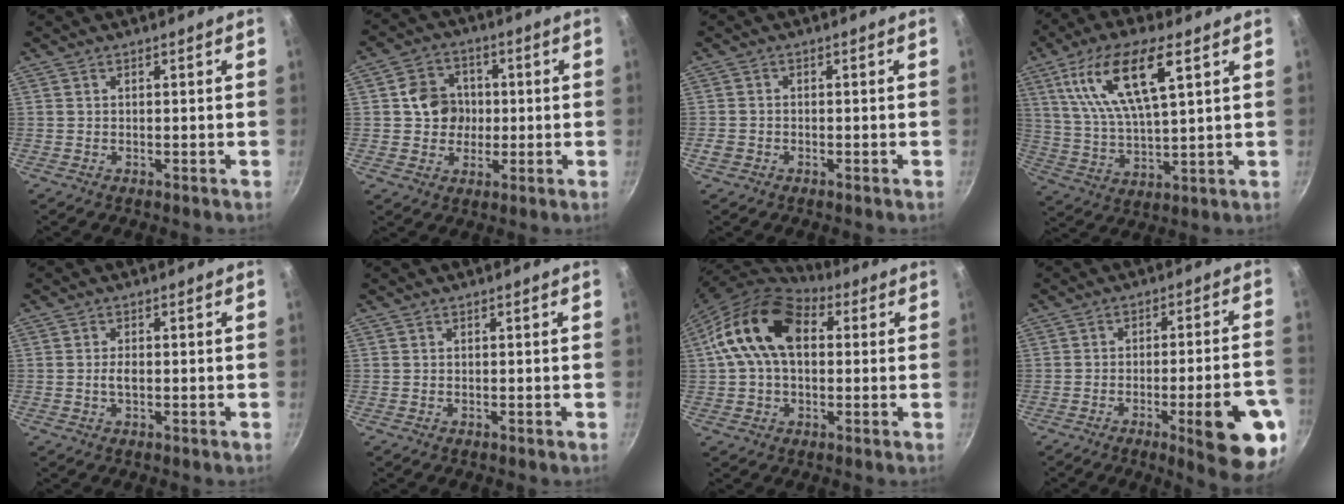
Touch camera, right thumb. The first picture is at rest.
{"total": 8.5, "force": [0.6, 7.6, 3.7], "torque": [-0.031, 0.010, 0.005]}
{"total": 2.1, "force": [-1.0, 1.7, 0.9], "torque": [-0.018, 0.007, -0.016]}
{"total": 16.5, "force": [6.9, 5.5, 13.9], "torque": [-0.262, -0.014, 0.134]}
{"total": 1.9, "force": [-0.2, 0.9, 1.7], "torque": [-0.031, 0.004, -0.005]}
{"total": 0.0}
{"total": 16.4, "force": [2.9, 10.7, 12.0], "torque": [-0.193, 0.028, 0.032]}
{"total": 16.0, "force": [-6.2, 3.2, 14.4], "torque": [-0.163, 0.024, -0.079]}